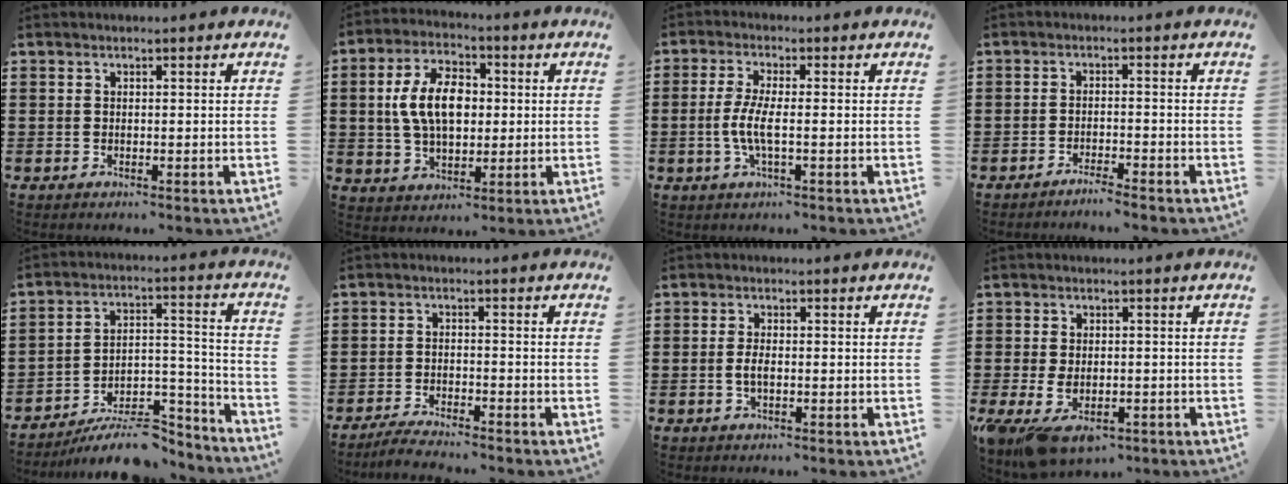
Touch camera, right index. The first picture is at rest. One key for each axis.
{"total": 9.6, "fx": 0.7, "fy": 5.6, "fz": 7.7, "tx": -0.173, "ty": 0.006, "tz": 0.004}
{"total": 5.0, "fx": -1.0, "fy": 1.2, "fz": 4.8, "tx": -0.113, "ty": -0.006, "tz": -0.029}
{"total": 2.1, "fx": -2.0, "fy": -0.4, "fz": 0.5, "tx": -0.010, "ty": 0.000, "tz": -0.038}
{"total": 9.8, "fx": -8.5, "fy": 2.8, "fz": 4.0, "tx": -0.046, "ty": 0.034, "tz": -0.153}
{"total": 2.9, "fx": -2.9, "fy": -0.1, "fz": 0.5, "tx": -0.011, "ty": 0.002, "tz": -0.059}
{"total": 2.0, "fx": -0.3, "fy": 0.8, "fz": 1.8, "tx": -0.043, "ty": -0.001, "tz": -0.008}
{"total": 4.9, "fx": -2.3, "fy": 2.3, "fz": 3.6, "tx": -0.085, "ty": -0.009, "tz": -0.047}